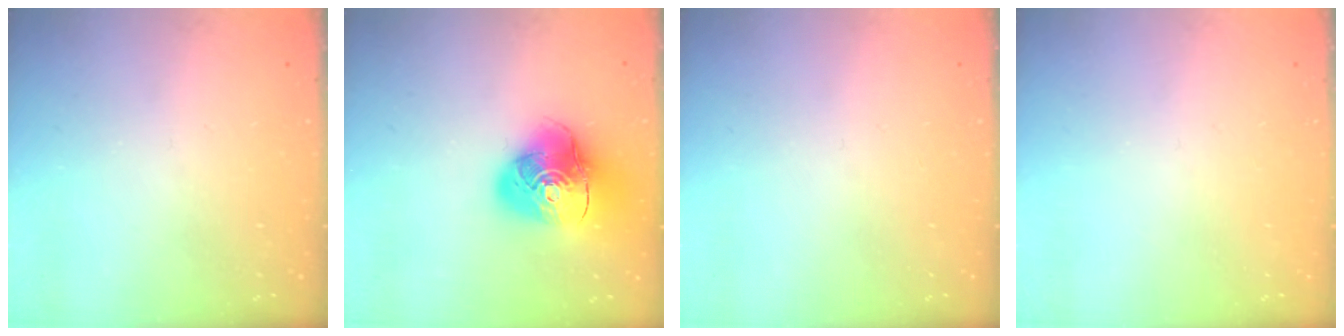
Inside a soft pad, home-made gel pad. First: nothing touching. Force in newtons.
{"total": 15.7, "press": 15.5, "slide": 2.0}
{"total": 0.0}
{"total": 0.0}